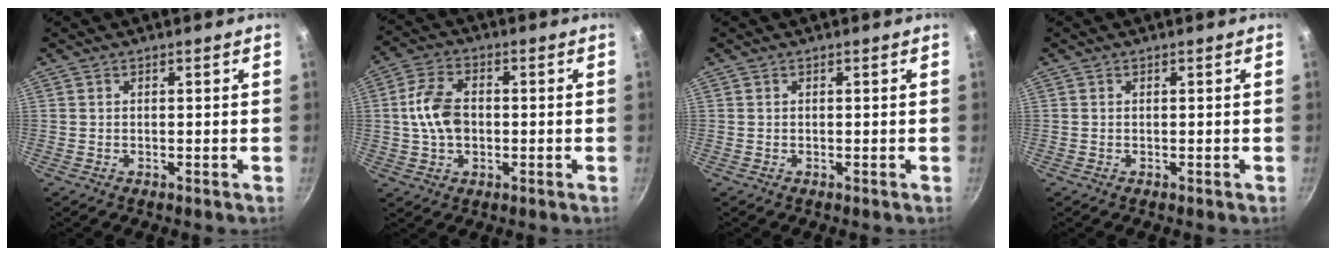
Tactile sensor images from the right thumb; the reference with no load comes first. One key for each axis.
{"total": 8.8, "fx": -0.1, "fy": 5.9, "fz": 6.6, "tx": -0.120, "ty": 0.019, "tz": -0.008}
{"total": 0.0}
{"total": 0.0}